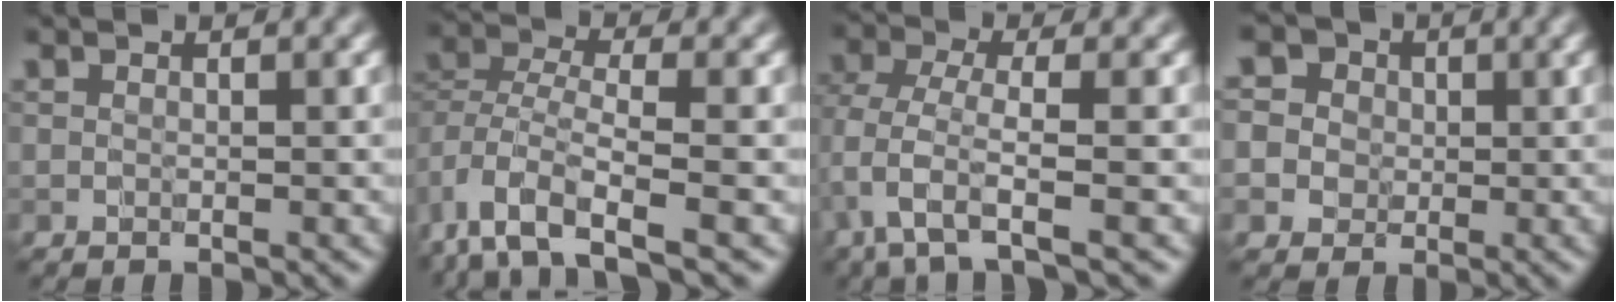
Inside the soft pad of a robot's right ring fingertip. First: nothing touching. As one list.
[{"total": 6.2, "force": [-3.5, 2.8, 4.2], "torque": [-0.079, -0.005, -0.076]}, {"total": 3.3, "force": [-1.6, 0.7, 2.8], "torque": [-0.064, -0.005, -0.038]}, {"total": 7.3, "force": [2.8, 6.3, 2.6], "torque": [-0.037, 0.027, 0.013]}]